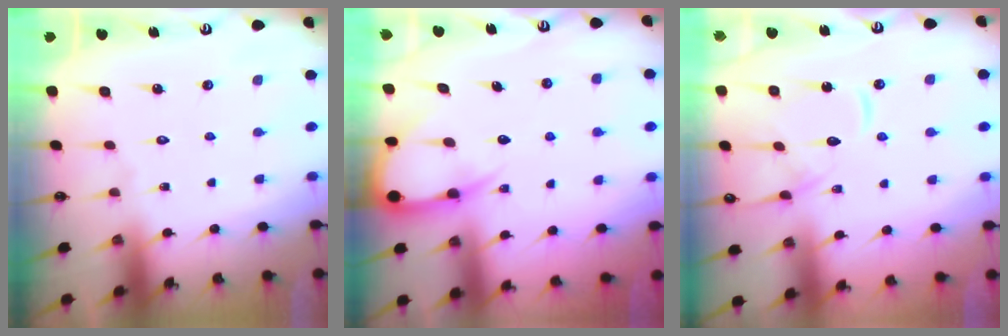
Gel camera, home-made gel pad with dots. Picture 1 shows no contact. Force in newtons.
{"total": 6.3, "press": 6.2, "slide": 0.7}
{"total": 11.2, "press": 11.1, "slide": 1.1}